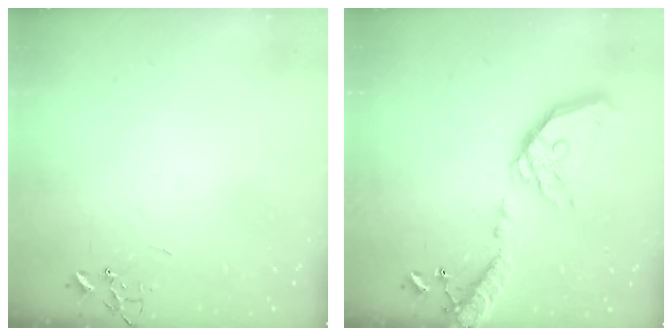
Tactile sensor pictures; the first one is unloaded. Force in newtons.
{"total": 21.8, "press": 21.5, "slide": 3.7}